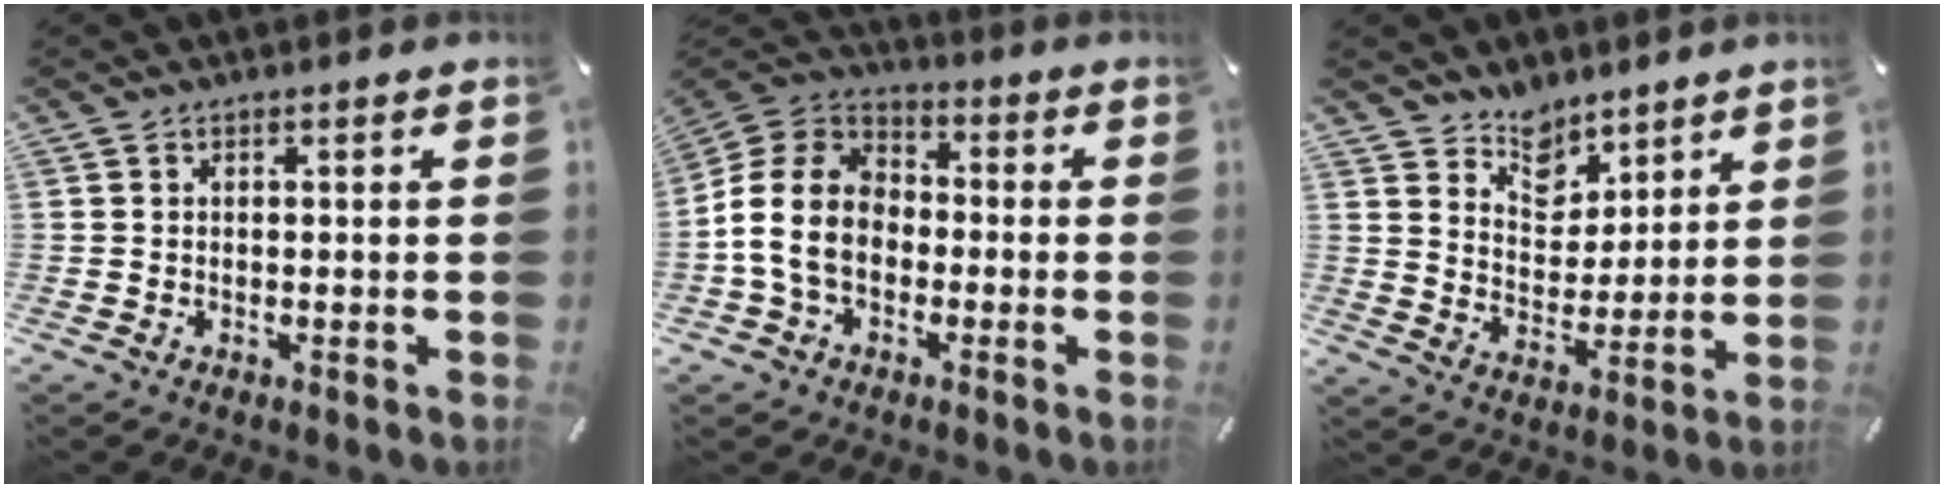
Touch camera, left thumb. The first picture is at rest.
{"total": 11.8, "force": [-2.7, 9.2, 6.9], "torque": [-0.158, 0.024, -0.050]}
{"total": 8.8, "force": [6.9, 5.5, 0.1], "torque": [-0.014, -0.063, 0.131]}